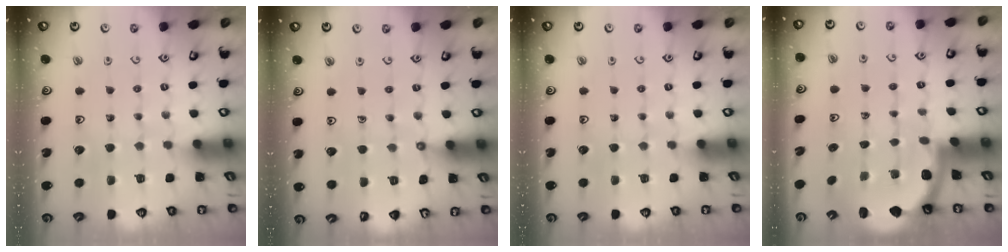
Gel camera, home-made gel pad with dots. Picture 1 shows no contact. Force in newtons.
{"total": 3.3, "press": 3.3, "slide": 0.2}
{"total": 0.0}
{"total": 2.5, "press": 2.4, "slide": 0.8}